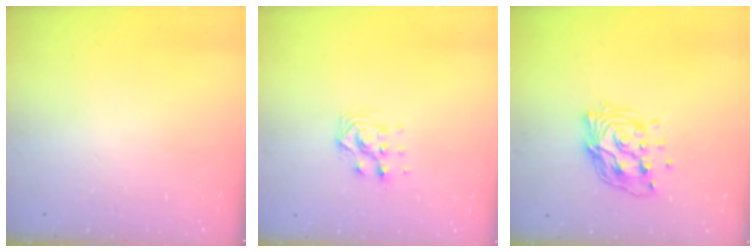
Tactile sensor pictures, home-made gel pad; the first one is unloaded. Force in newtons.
{"total": 7.6, "press": 7.5, "slide": 0.5}
{"total": 13.1, "press": 13.1, "slide": 1.2}